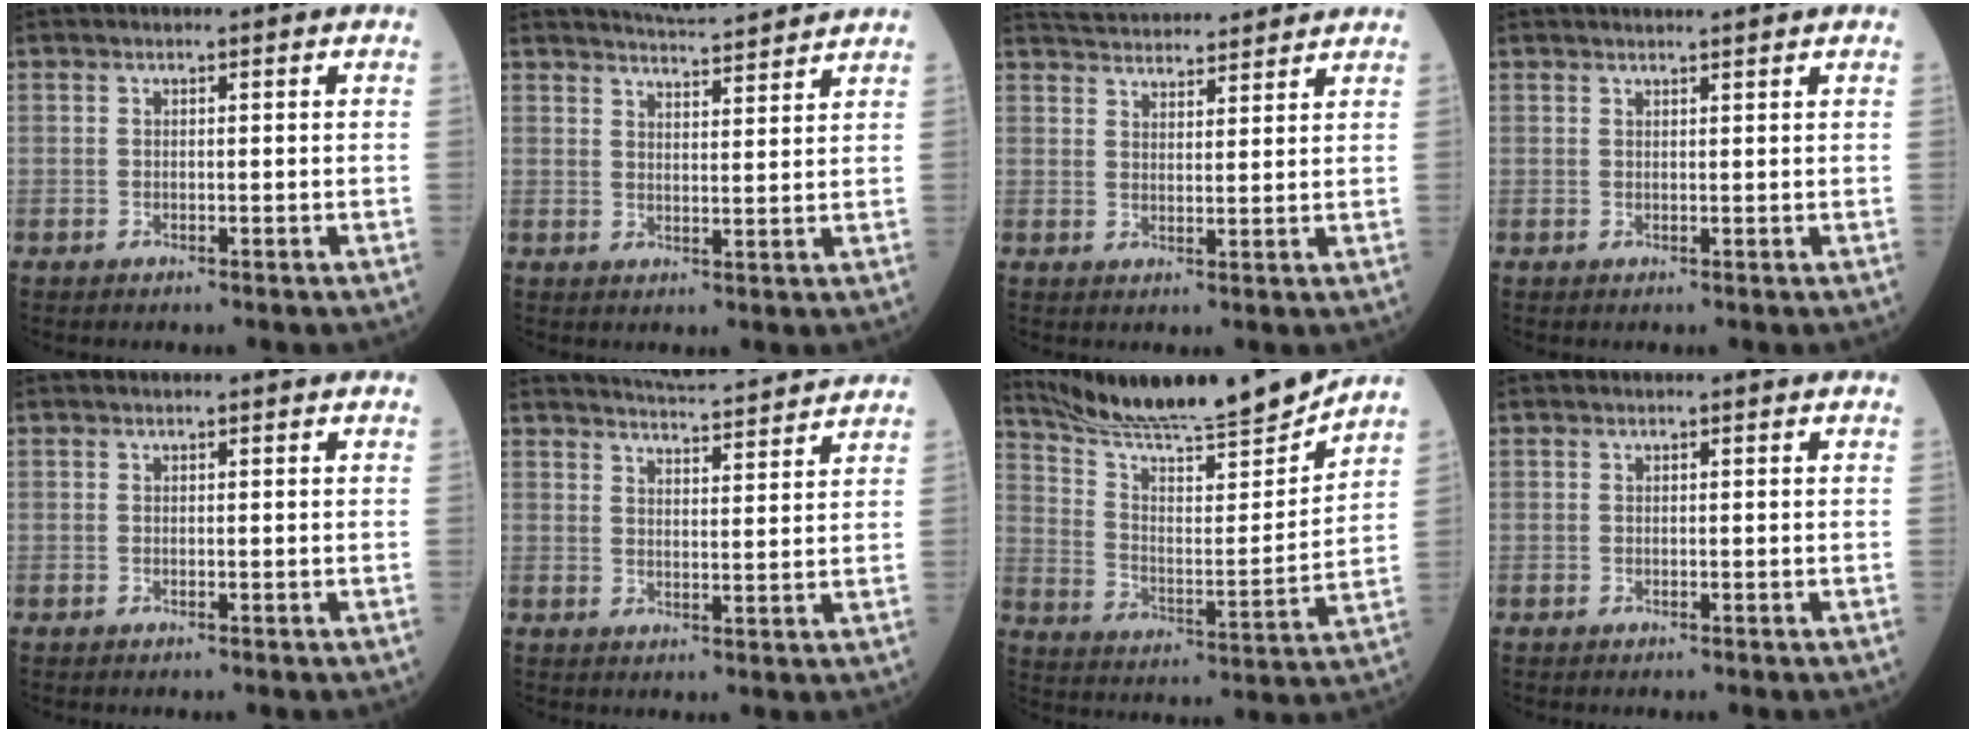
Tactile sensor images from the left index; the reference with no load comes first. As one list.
[{"total": 8.1, "force": [7.9, -0.2, 2.0], "torque": [-0.043, 0.009, 0.112]}, {"total": 12.1, "force": [11.6, 1.6, 2.9], "torque": [-0.050, 0.027, 0.169]}, {"total": 3.6, "force": [3.3, -0.5, 1.3], "torque": [-0.014, 0.016, 0.042]}, {"total": 0.0}, {"total": 10.5, "force": [10.1, -0.1, 2.8], "torque": [-0.049, 0.010, 0.135]}, {"total": 19.2, "force": [17.7, -1.0, 7.2], "torque": [-0.132, -0.038, 0.282]}, {"total": 0.0}]